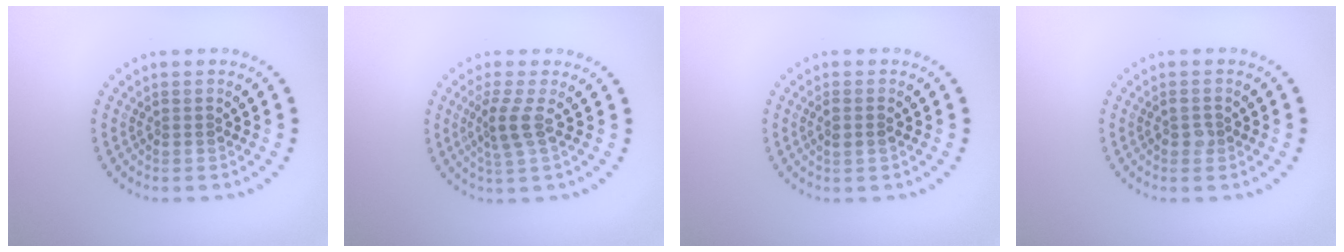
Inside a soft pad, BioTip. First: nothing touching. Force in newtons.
{"total": 2.3, "press": 1.8, "slide": 1.5}
{"total": 1.2, "press": 1.1, "slide": 0.3}
{"total": 1.2, "press": 1.2, "slide": 0.1}